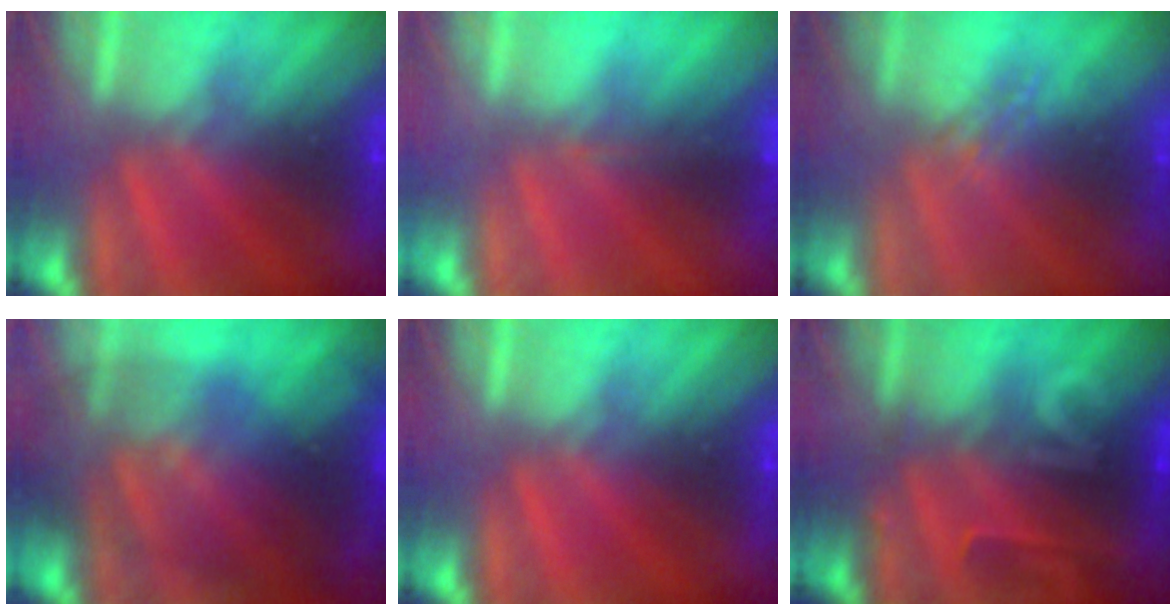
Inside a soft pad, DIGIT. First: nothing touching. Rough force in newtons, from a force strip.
{"total": 1.6}
{"total": 1.6}
{"total": 10.7}
{"total": 0.0}
{"total": 2.3}